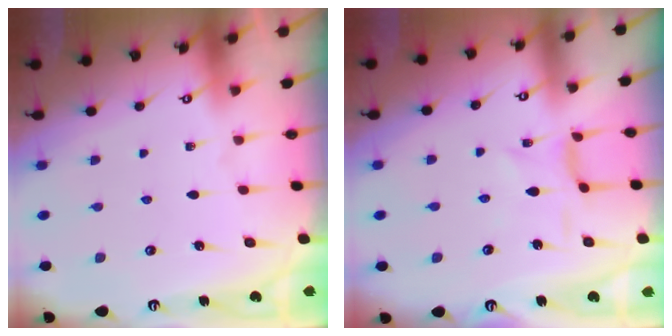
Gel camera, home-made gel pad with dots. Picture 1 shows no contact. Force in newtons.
{"total": 1.2, "press": 1.2, "slide": 0.2}